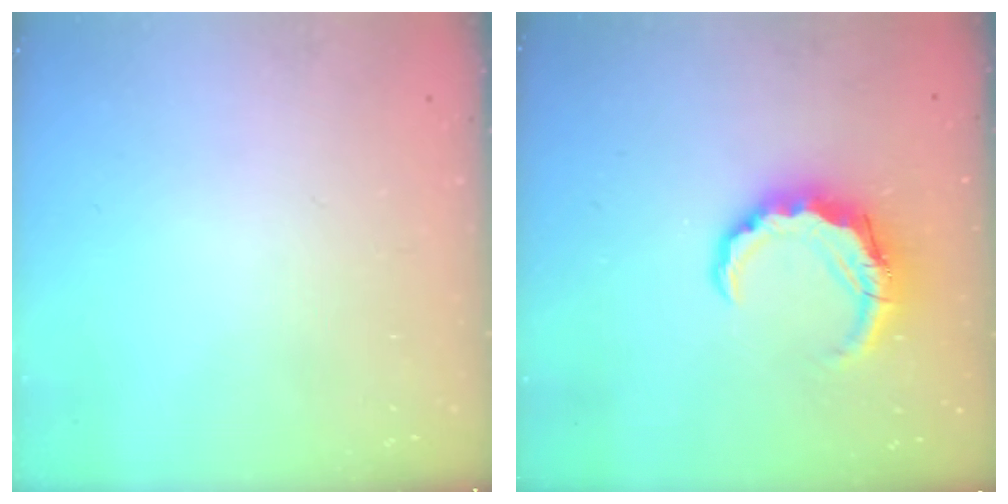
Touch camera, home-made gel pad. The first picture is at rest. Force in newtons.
{"total": 8.2, "press": 8.1, "slide": 0.9}